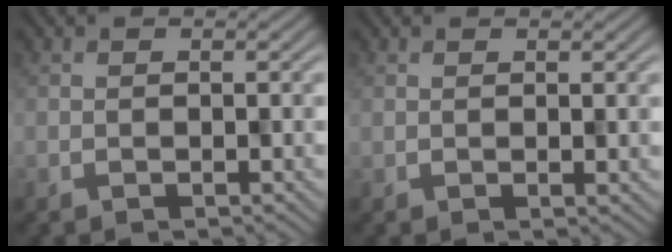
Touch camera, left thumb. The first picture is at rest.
{"total": 1.1, "force": [0.3, 0.1, 1.1], "torque": [-0.017, 0.003, 0.006]}